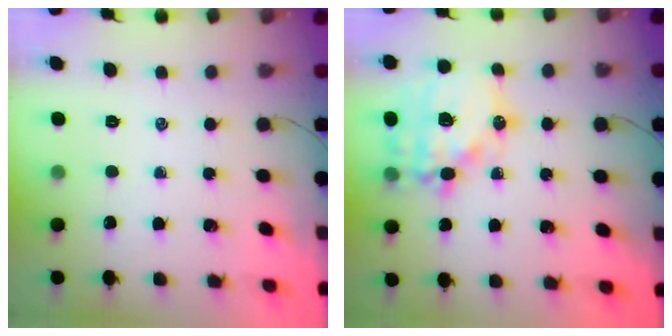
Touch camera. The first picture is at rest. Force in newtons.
{"total": 15.9, "press": 15.7, "slide": 2.3}